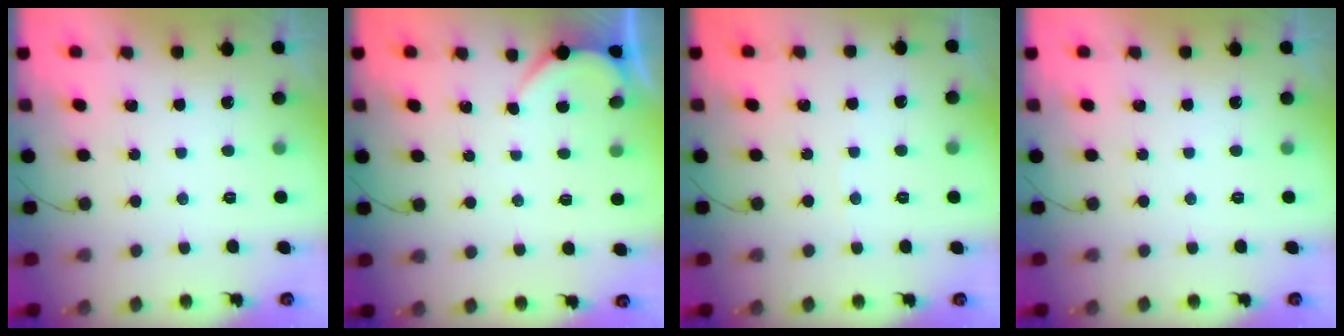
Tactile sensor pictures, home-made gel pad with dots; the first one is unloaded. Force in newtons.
{"total": 2.1, "press": 2.1, "slide": 0.3}
{"total": 1.6, "press": 1.6, "slide": 0.2}
{"total": 0.0}